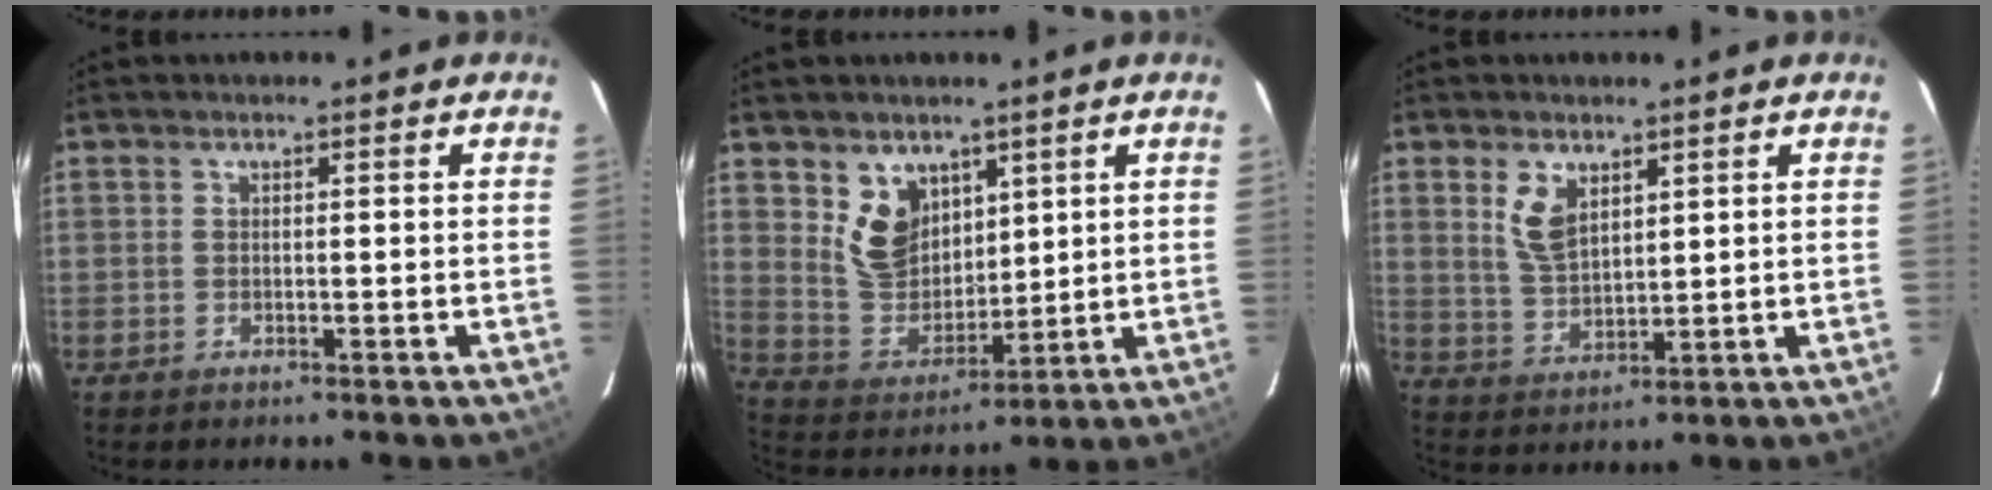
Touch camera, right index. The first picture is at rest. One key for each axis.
{"total": 9.5, "fx": 4.9, "fy": 6.9, "fz": 4.3, "tx": -0.084, "ty": 0.005, "tz": 0.113}
{"total": 6.7, "fx": 3.1, "fy": 3.7, "fz": 4.6, "tx": -0.090, "ty": 0.003, "tz": 0.067}